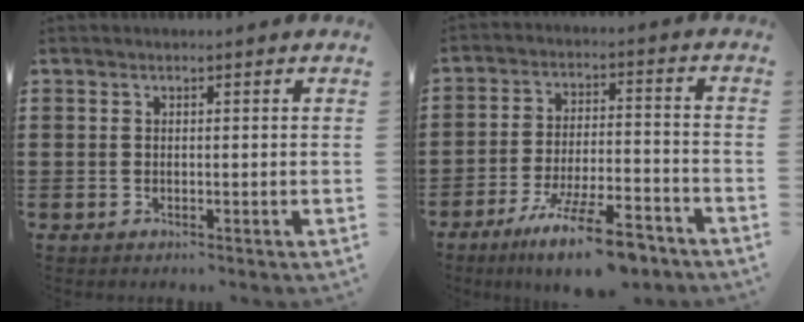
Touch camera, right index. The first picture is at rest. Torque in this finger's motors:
{"motor_torque": [1.81, 0.33, 0.95, 0.11]}